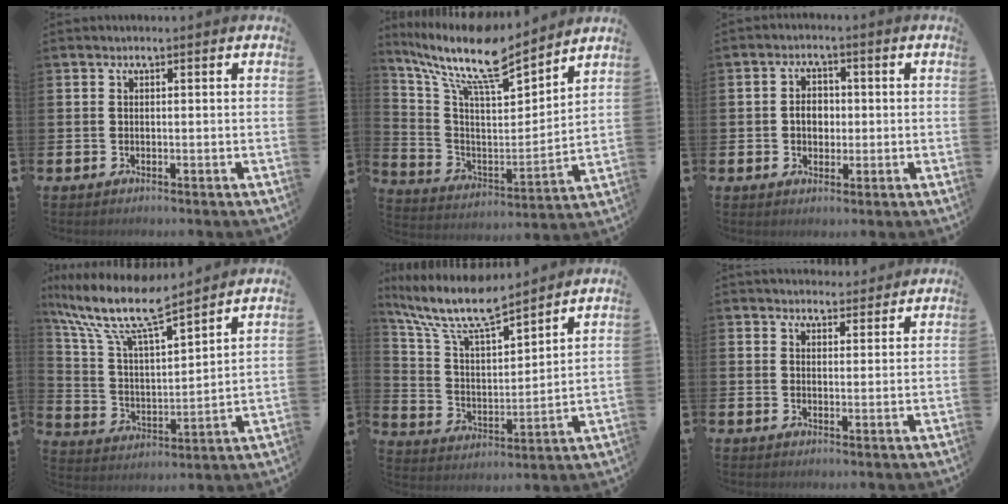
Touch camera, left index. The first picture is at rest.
{"total": 12.3, "force": [10.2, 2.7, 6.5], "torque": [-0.156, -0.071, 0.169]}
{"total": 3.4, "force": [-0.2, 2.6, 2.2], "torque": [-0.029, 0.004, -0.011]}
{"total": 10.6, "force": [9.0, 1.7, 5.3], "torque": [-0.146, -0.051, 0.152]}
{"total": 10.4, "force": [9.1, 2.0, 4.7], "torque": [-0.133, -0.049, 0.157]}
{"total": 3.5, "force": [3.3, 1.0, -0.1], "torque": [0.005, -0.016, 0.059]}